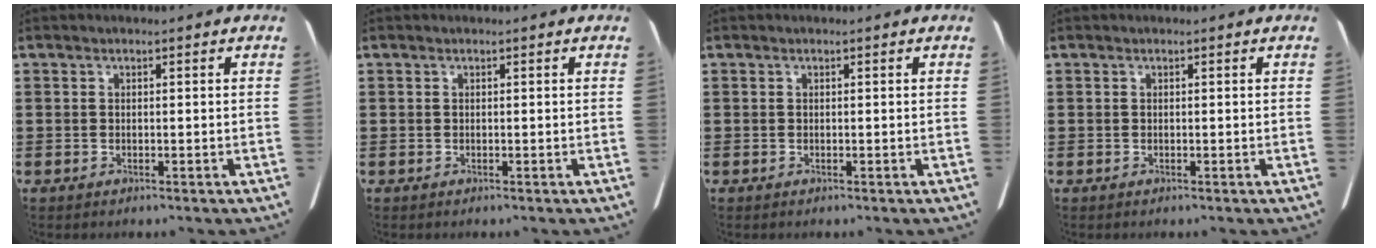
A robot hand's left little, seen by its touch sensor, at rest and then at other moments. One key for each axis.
{"total": 0.0}
{"total": 0.0}
{"total": 0.0}